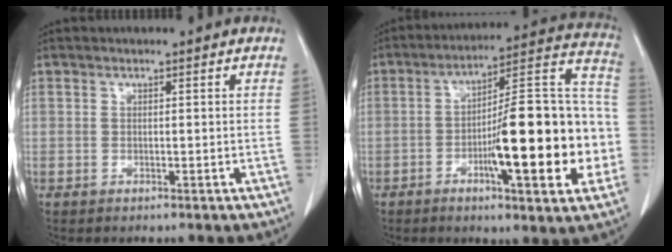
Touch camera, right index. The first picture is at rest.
{"total": 21.2, "force": [-5.0, 3.9, 20.2], "torque": [-0.254, 0.028, -0.070]}